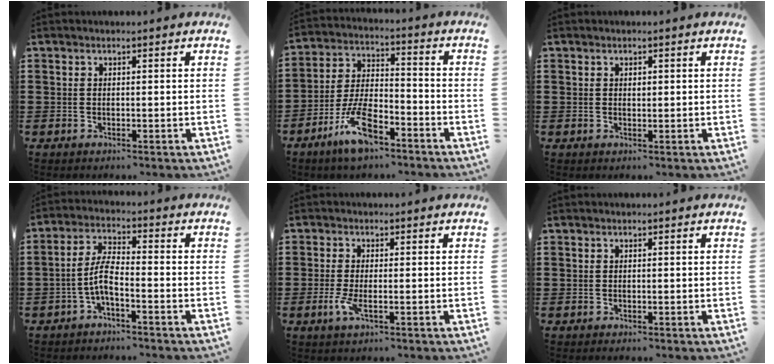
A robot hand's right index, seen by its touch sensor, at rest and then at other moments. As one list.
[{"total": 9.4, "force": [-5.6, 3.6, 6.7], "torque": [-0.153, 0.003, -0.107]}, {"total": 0.7, "force": [0.2, 0.4, 0.5], "torque": [-0.012, 0.002, 0.004]}, {"total": 5.3, "force": [-2.3, 1.3, 4.6], "torque": [-0.111, -0.005, -0.051]}, {"total": 3.0, "force": [-1.1, 0.6, 2.7], "torque": [-0.068, -0.011, -0.026]}, {"total": 0.0}]